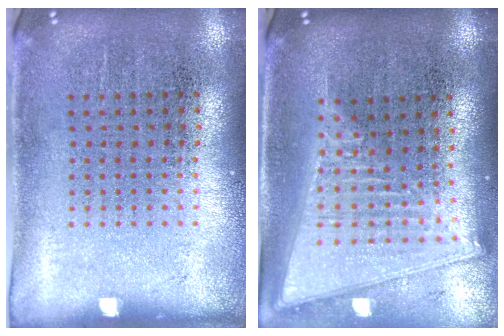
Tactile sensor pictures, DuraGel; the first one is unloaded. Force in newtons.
{"total": 2.1, "press": 1.8, "slide": 1.1}